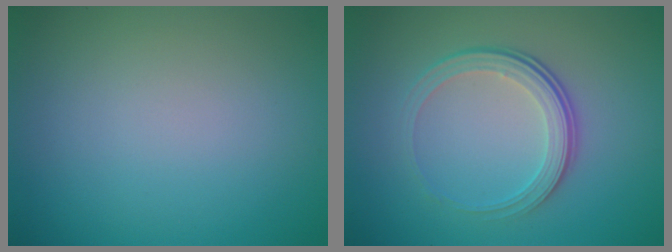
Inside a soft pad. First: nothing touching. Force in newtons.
{"total": 4.1, "press": 2.7, "slide": 3.0}